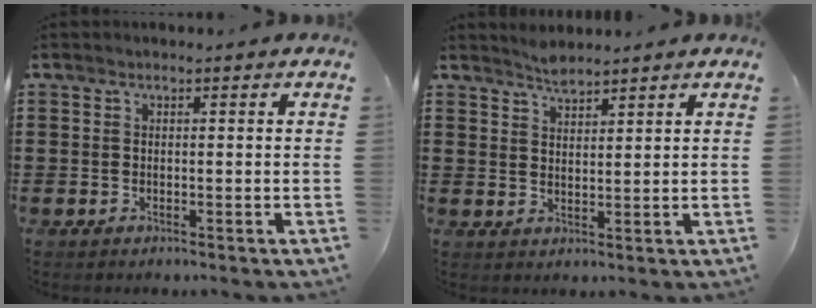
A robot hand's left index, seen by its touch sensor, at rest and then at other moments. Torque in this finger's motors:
{"motor_torque": [-0.28, 0.52, -0.01, -0.01]}